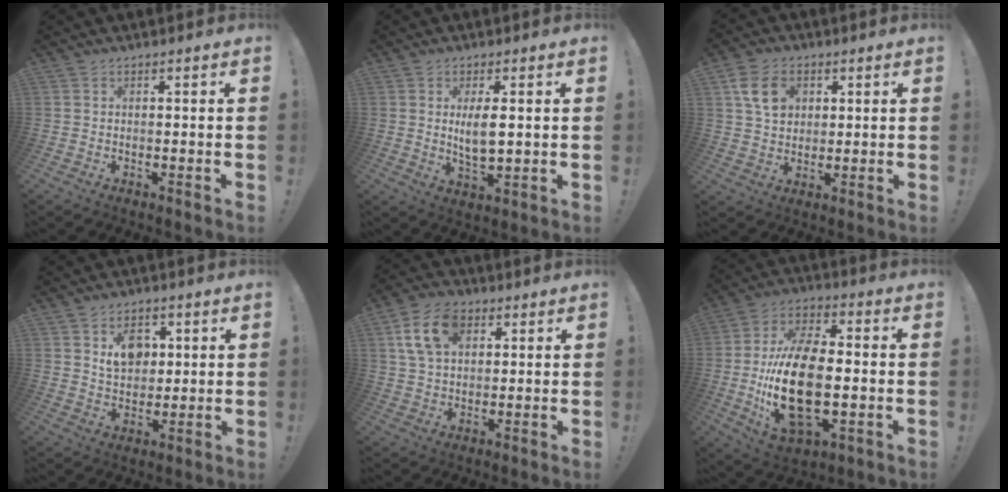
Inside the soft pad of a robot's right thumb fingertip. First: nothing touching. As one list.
[{"total": 6.4, "force": [1.3, 2.5, 5.8], "torque": [-0.097, -0.015, 0.013]}, {"total": 10.0, "force": [3.5, 7.4, 5.7], "torque": [-0.099, 0.003, 0.068]}, {"total": 8.1, "force": [3.1, 6.3, 4.0], "torque": [-0.052, -0.011, 0.056]}, {"total": 12.1, "force": [4.5, 7.9, 7.9], "torque": [-0.152, 0.004, 0.086]}, {"total": 22.4, "force": [-2.8, 12.3, 18.6], "torque": [-0.369, 0.004, -0.043]}]